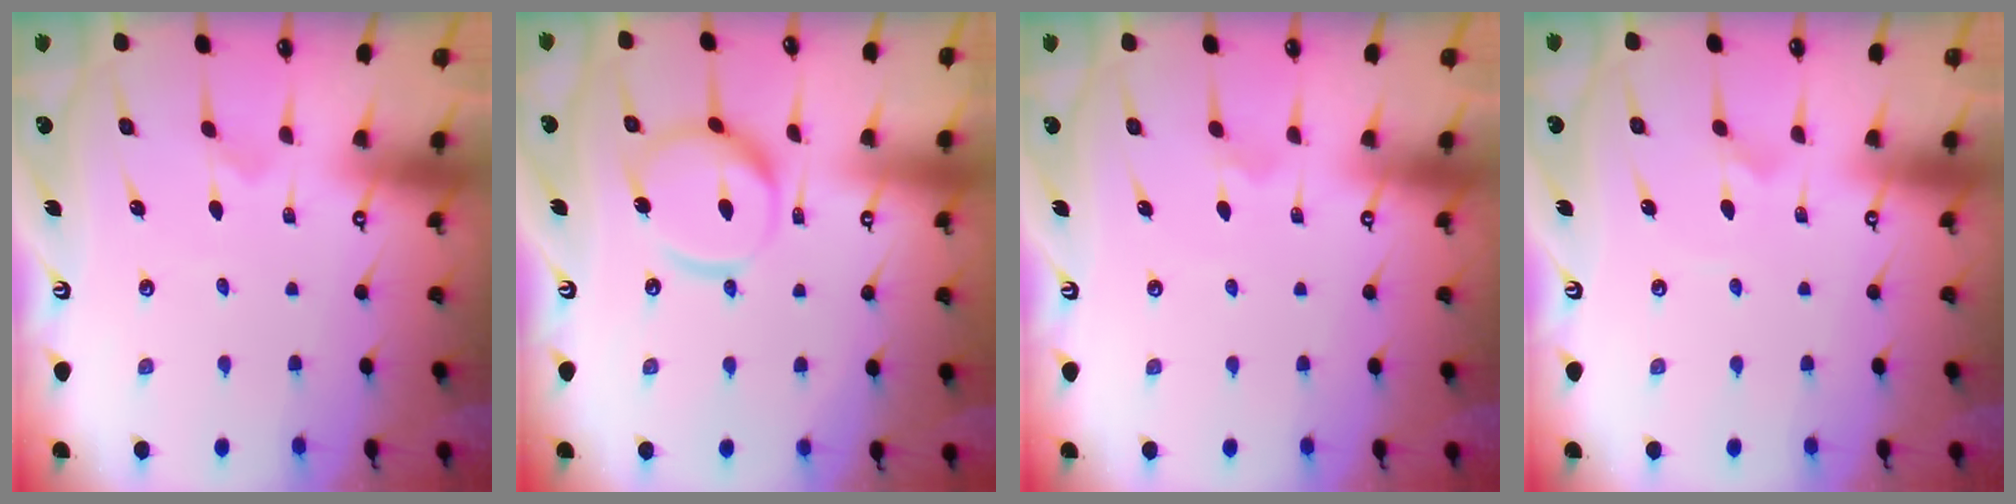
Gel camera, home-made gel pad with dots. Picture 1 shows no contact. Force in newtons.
{"total": 13.6, "press": 13.5, "slide": 1.2}
{"total": 1.7, "press": 1.7, "slide": 0.2}
{"total": 2.3, "press": 2.3, "slide": 0.0}